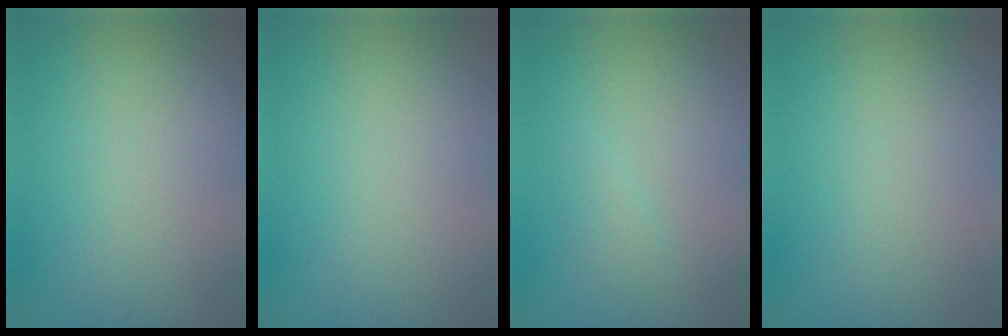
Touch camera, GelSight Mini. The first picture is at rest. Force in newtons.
{"total": 0.0}
{"total": 1.0, "press": 1.0, "slide": 0.1}
{"total": 0.0}